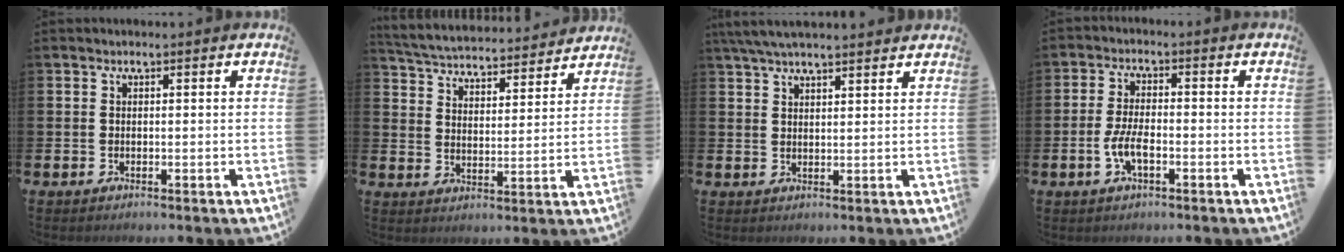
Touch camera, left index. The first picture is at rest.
{"total": 4.8, "force": [4.7, 0.6, 0.4], "torque": [-0.035, -0.042, 0.078]}
{"total": 4.8, "force": [4.4, 0.7, 1.8], "torque": [-0.041, -0.008, 0.082]}
{"total": 4.1, "force": [-1.4, 1.6, 3.5], "torque": [-0.076, 0.003, -0.029]}